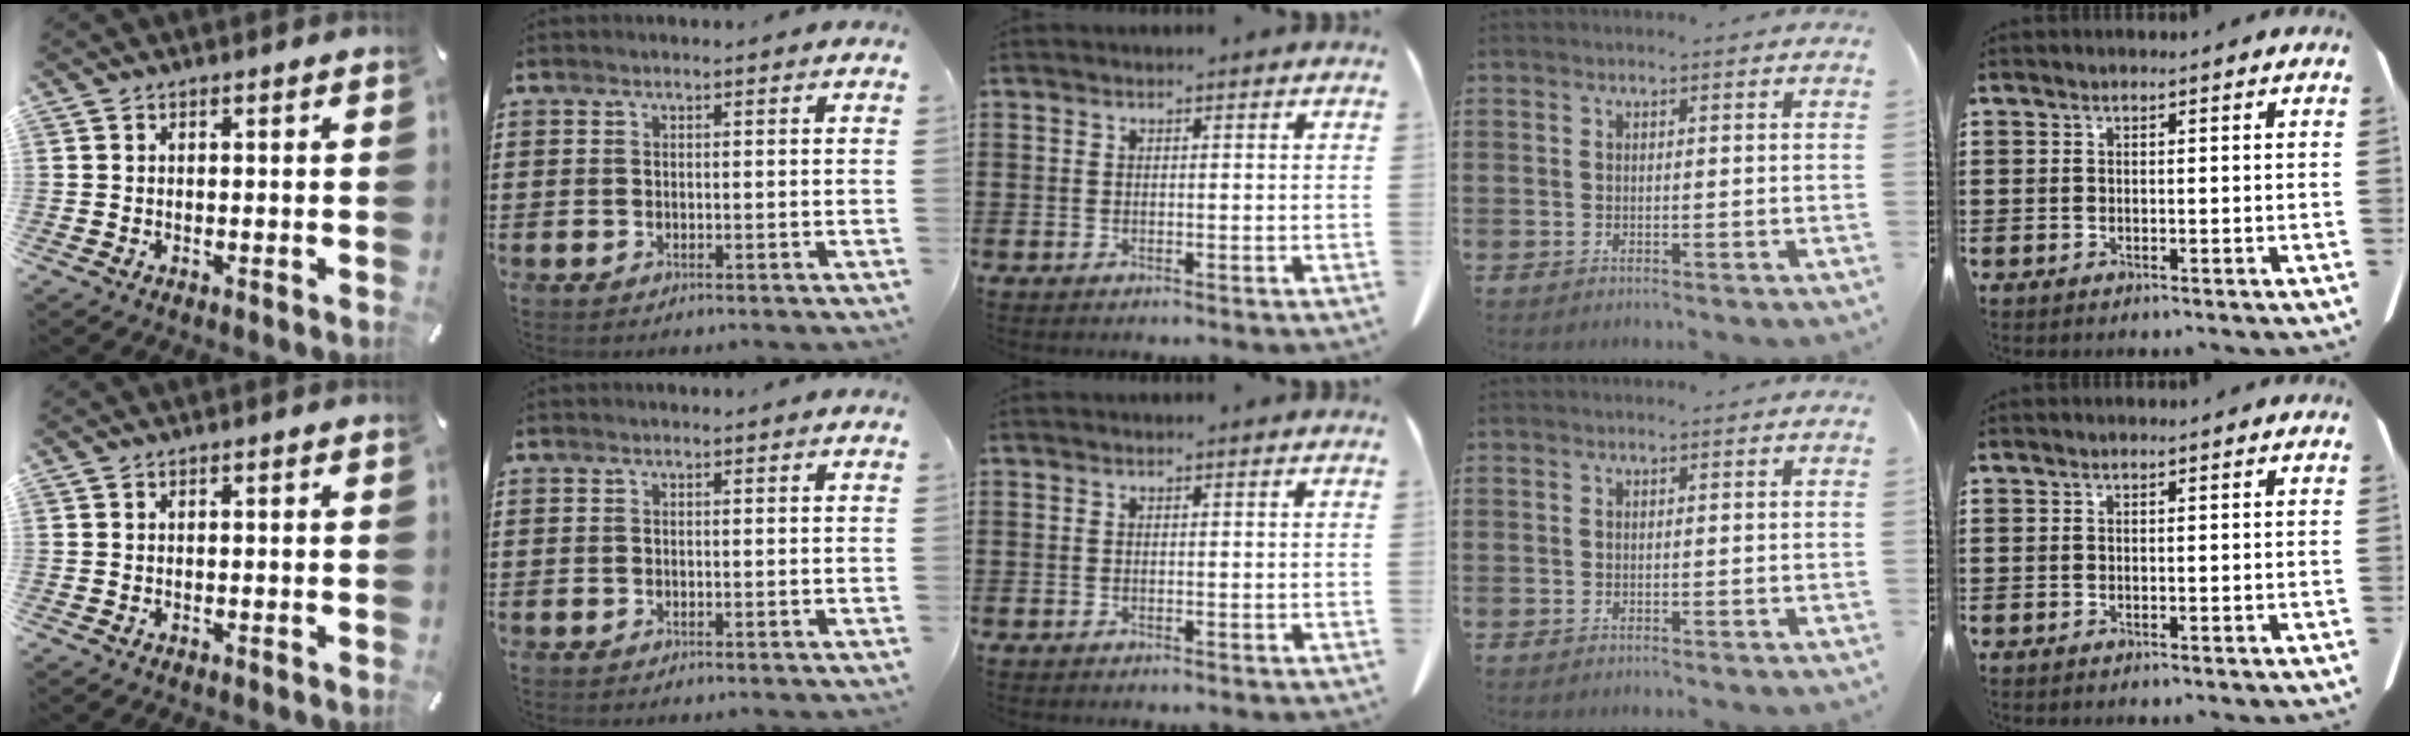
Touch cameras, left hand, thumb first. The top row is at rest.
{}